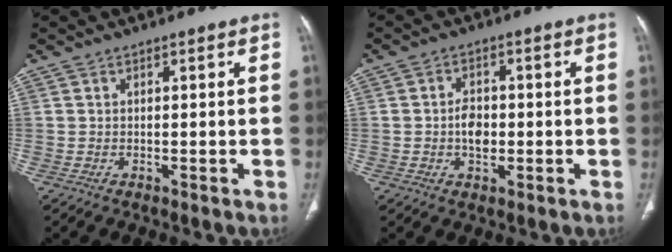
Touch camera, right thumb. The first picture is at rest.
{"total": 4.5, "force": [-0.5, 3.0, 3.4], "torque": [-0.049, 0.007, -0.011]}